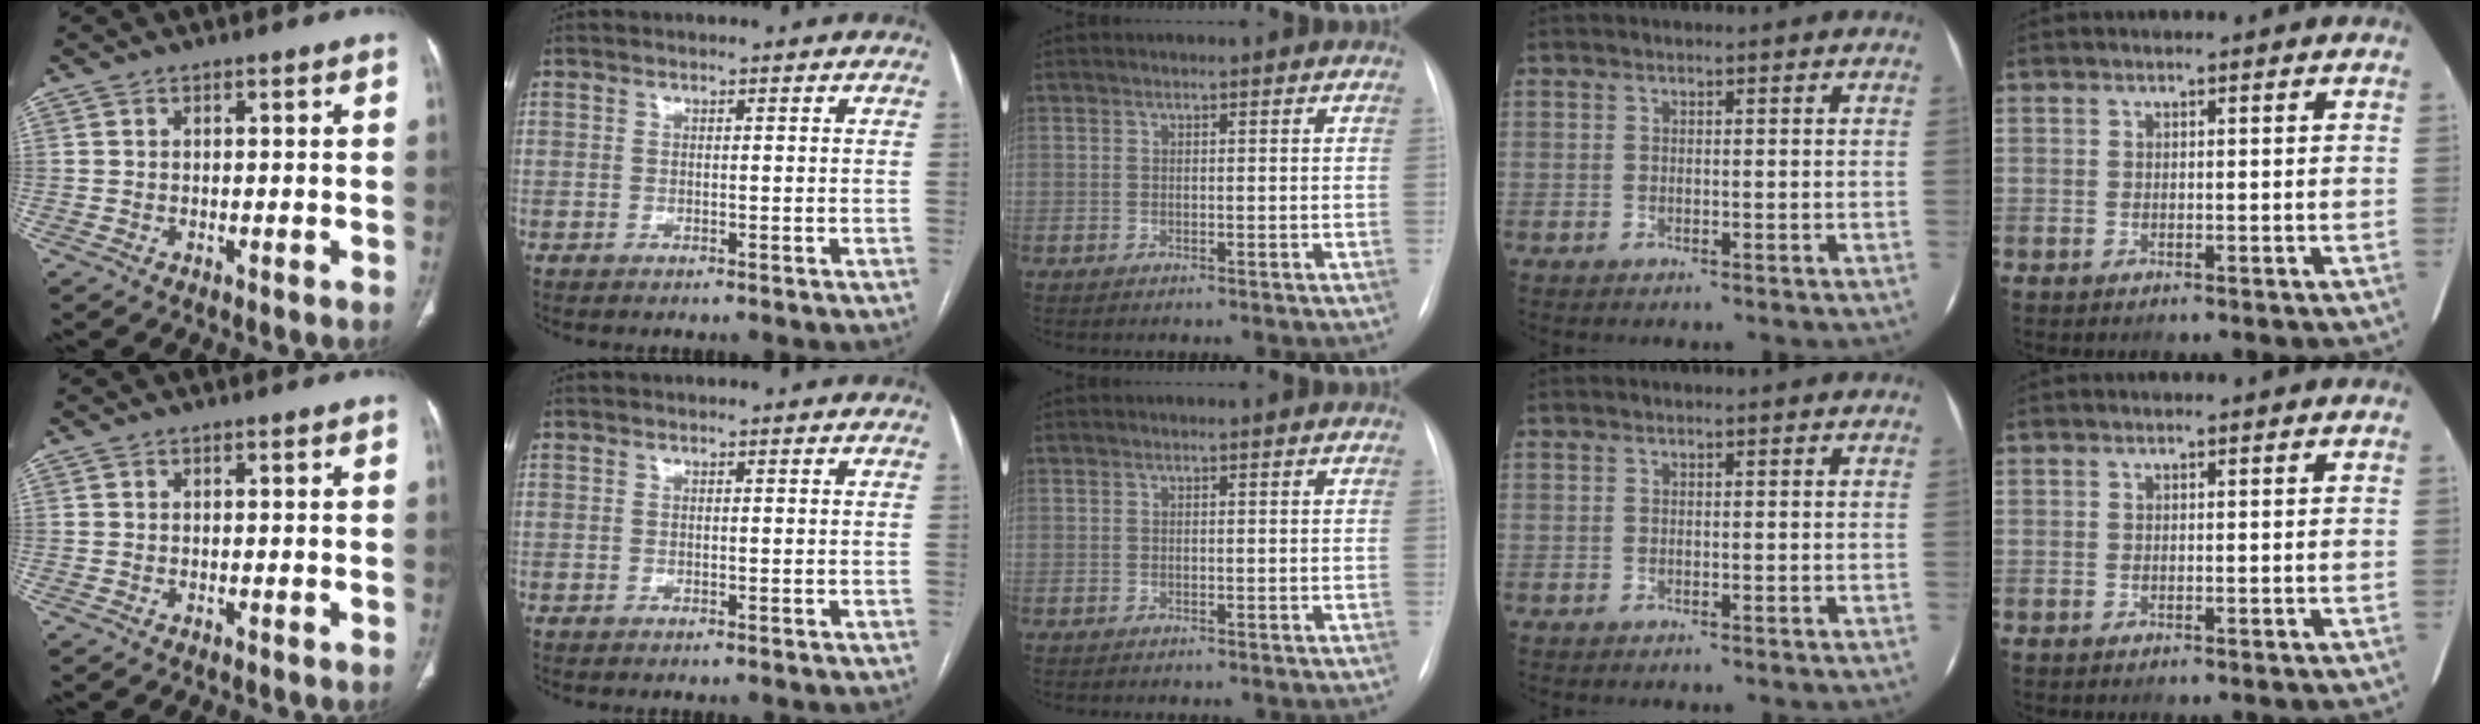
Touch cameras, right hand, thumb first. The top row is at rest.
{}